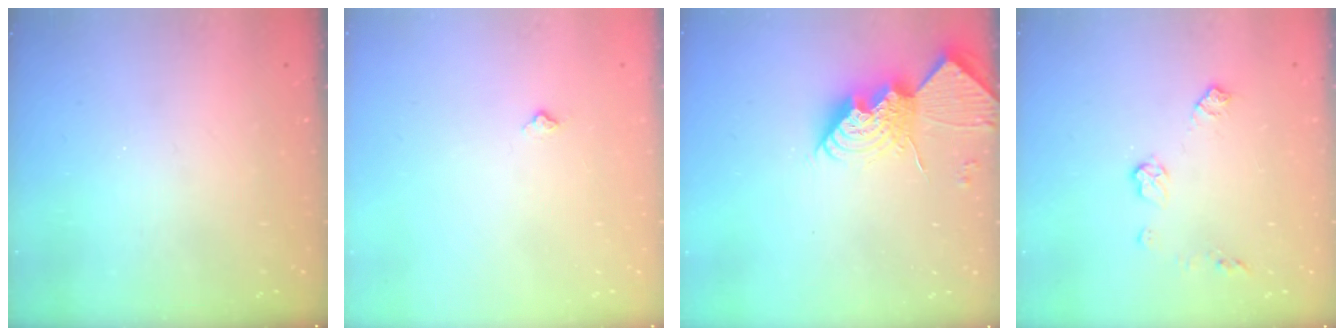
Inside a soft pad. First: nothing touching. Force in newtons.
{"total": 3.1, "press": 3.1, "slide": 0.4}
{"total": 13.6, "press": 13.6, "slide": 1.2}
{"total": 7.2, "press": 7.2, "slide": 0.2}